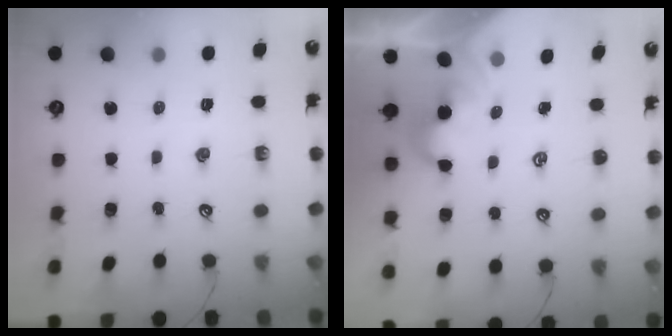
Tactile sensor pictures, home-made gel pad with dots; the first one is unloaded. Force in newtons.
{"total": 2.0, "press": 1.9, "slide": 0.5}